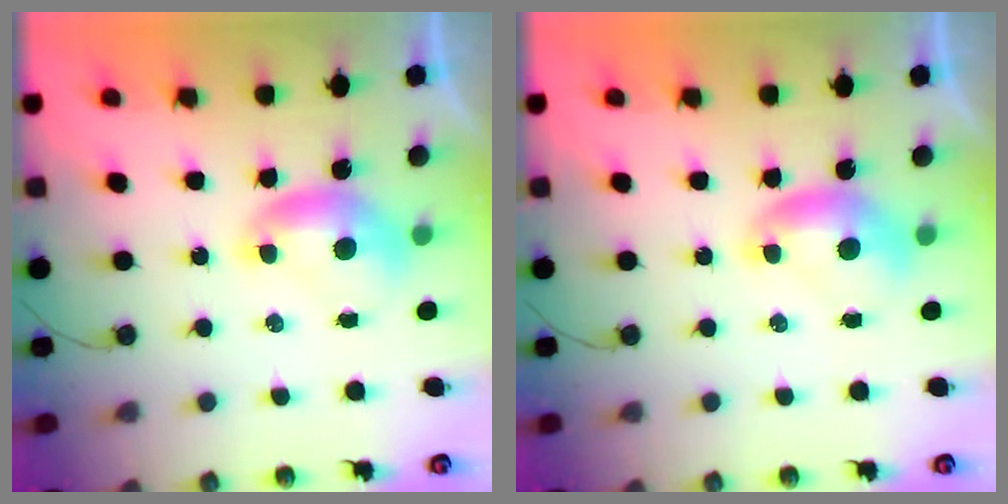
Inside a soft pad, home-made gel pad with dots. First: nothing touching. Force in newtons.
{"total": 0.0}